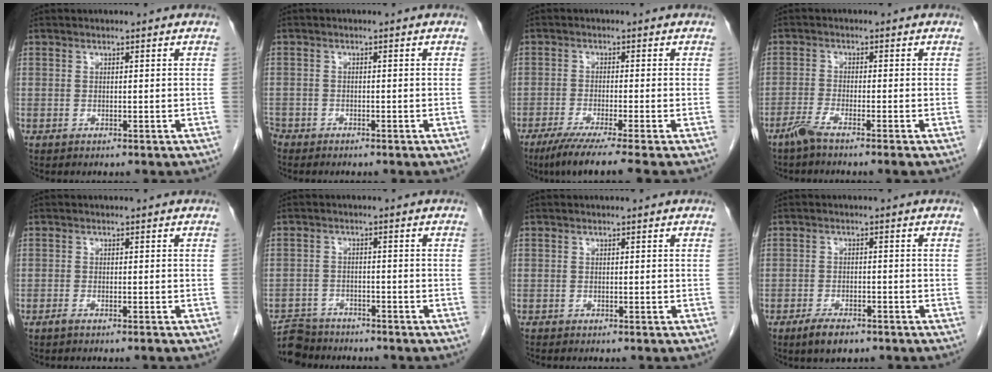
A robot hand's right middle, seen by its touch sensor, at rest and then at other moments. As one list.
[{"total": 2.4, "force": [-2.1, 1.2, 0.3], "torque": [-0.013, 0.000, -0.040]}, {"total": 7.4, "force": [-5.7, -1.3, 4.6], "torque": [-0.067, -0.024, -0.095]}, {"total": 3.3, "force": [-2.5, -0.5, 2.0], "torque": [-0.046, -0.006, -0.055]}, {"total": 1.2, "force": [-1.0, -0.1, 0.7], "torque": [-0.012, -0.001, -0.018]}, {"total": 5.8, "force": [-5.5, 2.0, -0.1], "torque": [0.002, -0.007, -0.096]}, {"total": 0.0}, {"total": 4.0, "force": [-2.9, 1.4, 2.4], "torque": [-0.047, -0.003, -0.044]}]